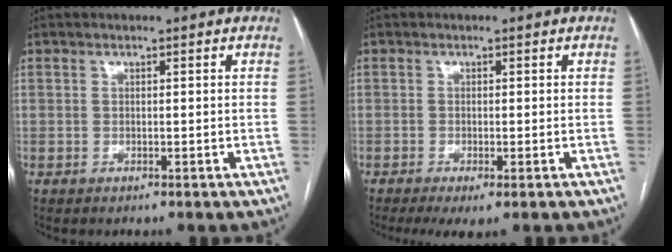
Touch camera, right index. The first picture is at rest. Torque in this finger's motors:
{"motor_torque": [0.47, -0.48, 0.27, 0.05]}